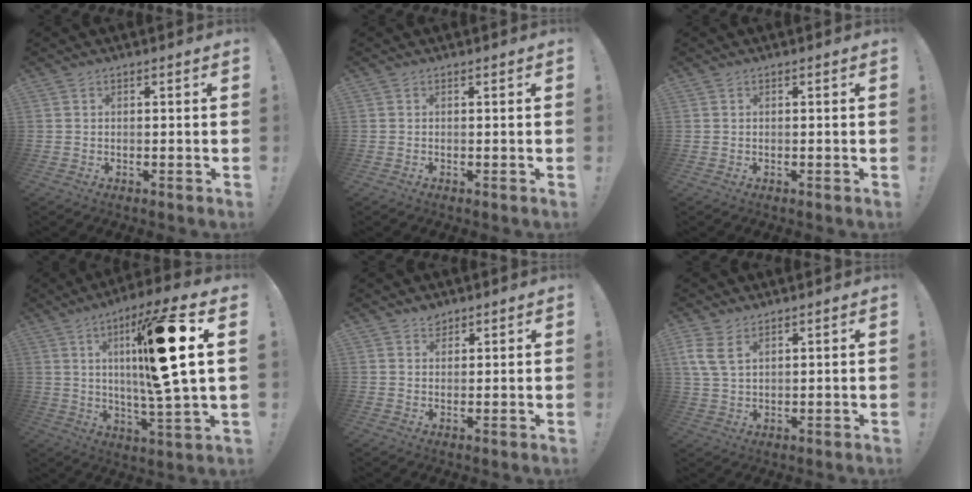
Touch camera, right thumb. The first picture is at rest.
{"total": 0.0}
{"total": 0.0}
{"total": 21.7, "force": [5.8, 3.0, 20.7], "torque": [-0.333, -0.023, 0.067]}
{"total": 2.6, "force": [2.1, 1.4, 0.5], "torque": [0.002, -0.013, 0.036]}
{"total": 6.3, "force": [3.4, 3.1, 4.3], "torque": [-0.094, -0.007, 0.068]}